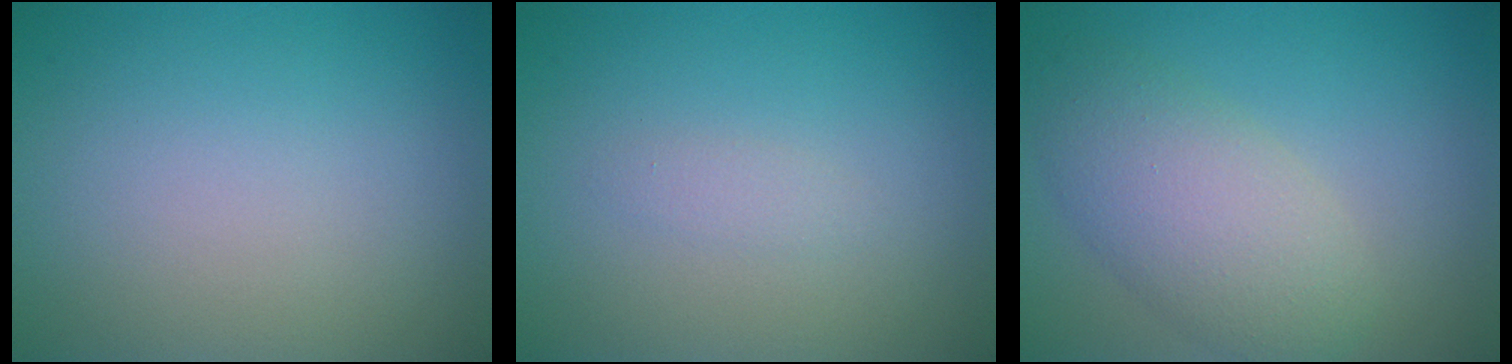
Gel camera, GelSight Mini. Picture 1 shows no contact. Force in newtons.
{"total": 0.8, "press": 0.8, "slide": 0.0}
{"total": 5.4, "press": 5.4, "slide": 0.2}